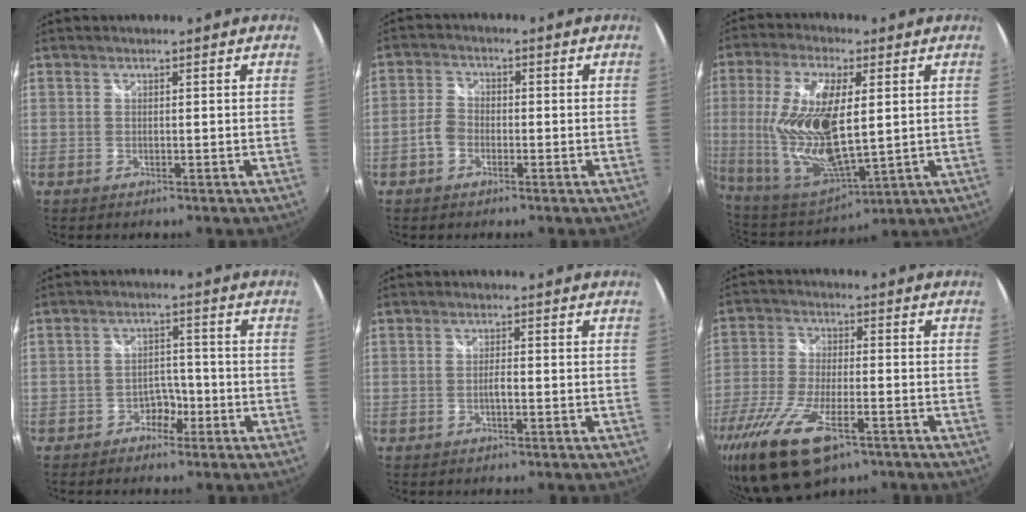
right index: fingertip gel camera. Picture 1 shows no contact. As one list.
[{"total": 3.7, "force": [-1.7, 2.6, 2.0], "torque": [-0.041, 0.012, -0.033]}, {"total": 20.1, "force": [1.6, 7.8, 18.4], "torque": [-0.371, -0.014, 0.044]}, {"total": 4.1, "force": [-2.7, 2.8, 1.2], "torque": [-0.024, 0.009, -0.042]}, {"total": 1.3, "force": [-0.7, 0.2, 1.2], "torque": [-0.024, 0.001, -0.012]}, {"total": 16.2, "force": [-9.8, 6.1, 11.3], "torque": [-0.245, -0.048, -0.181]}]